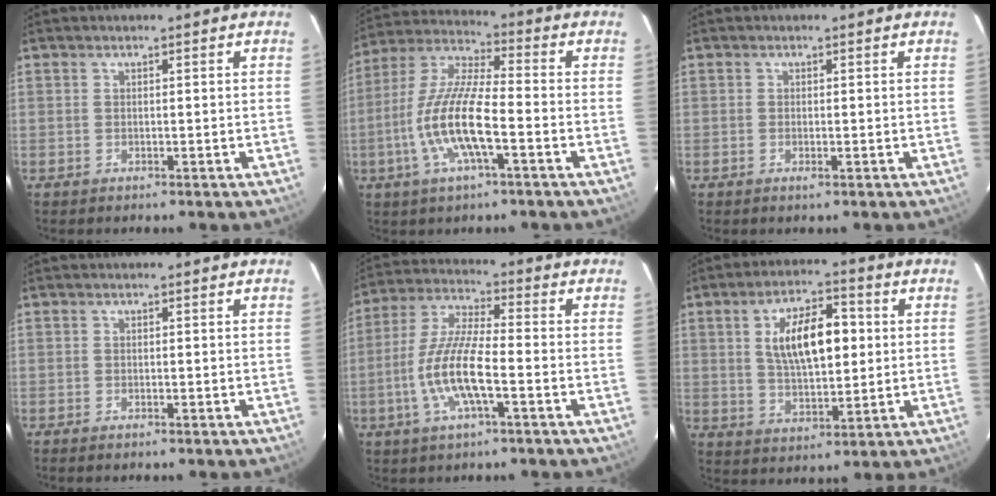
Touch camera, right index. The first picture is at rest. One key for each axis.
{"total": 14.0, "fx": -4.5, "fy": 3.0, "fz": 12.9, "tx": -0.267, "ty": -0.002, "tz": -0.091}
{"total": 0.9, "fx": -0.3, "fy": 0.1, "fz": 0.9, "tx": -0.016, "ty": 0.000, "tz": -0.005}
{"total": 0.9, "fx": -0.8, "fy": 0.1, "fz": 0.4, "tx": -0.010, "ty": -0.002, "tz": -0.015}
{"total": 12.0, "fx": -3.8, "fy": 2.4, "fz": 11.2, "tx": -0.235, "ty": -0.001, "tz": -0.073}
{"total": 12.2, "fx": 2.3, "fy": 5.4, "fz": 10.7, "tx": -0.184, "ty": 0.014, "tz": 0.045}